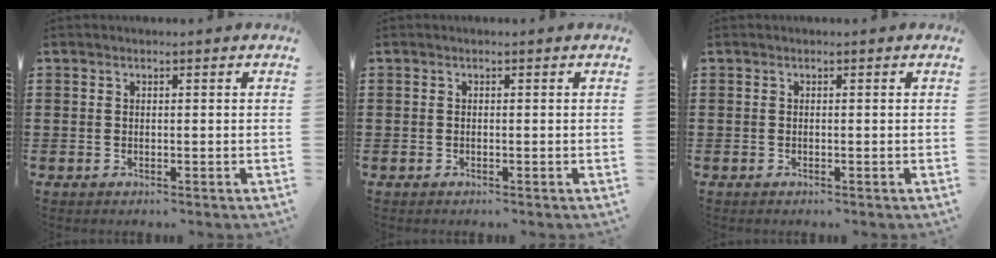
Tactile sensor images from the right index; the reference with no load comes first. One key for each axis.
{"total": 0.0}
{"total": 0.0}